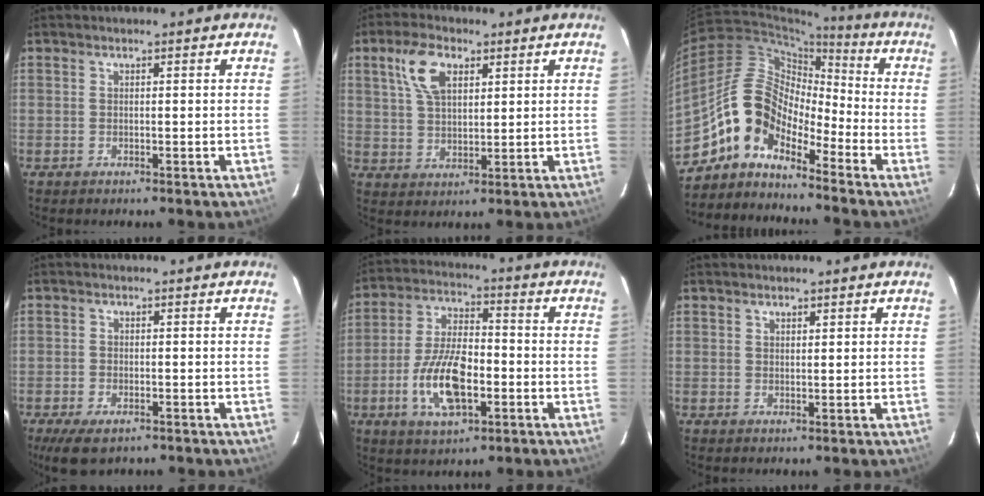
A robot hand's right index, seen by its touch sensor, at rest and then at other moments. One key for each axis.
{"total": 8.2, "fx": 3.8, "fy": 4.4, "fz": 5.8, "tx": -0.117, "ty": 0.019, "tz": 0.075}
{"total": 10.6, "fx": -7.5, "fy": 5.4, "fz": 5.1, "tx": -0.085, "ty": 0.031, "tz": -0.158}
{"total": 5.8, "fx": -3.7, "fy": 2.7, "fz": 3.5, "tx": -0.082, "ty": -0.022, "tz": -0.063}
{"total": 12.9, "fx": -4.1, "fy": 5.9, "fz": 10.7, "tx": -0.221, "ty": 0.002, "tz": -0.073}
{"total": 1.1, "fx": 0.8, "fy": 0.5, "fz": 0.4, "tx": -0.004, "ty": 0.002, "tz": 0.015}